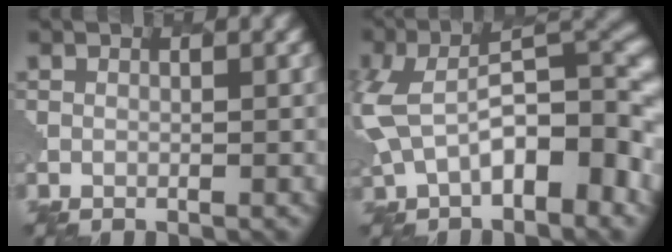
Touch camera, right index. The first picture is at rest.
{"total": 9.7, "force": [-1.2, 5.1, 8.2], "torque": [-0.135, 0.019, -0.026]}